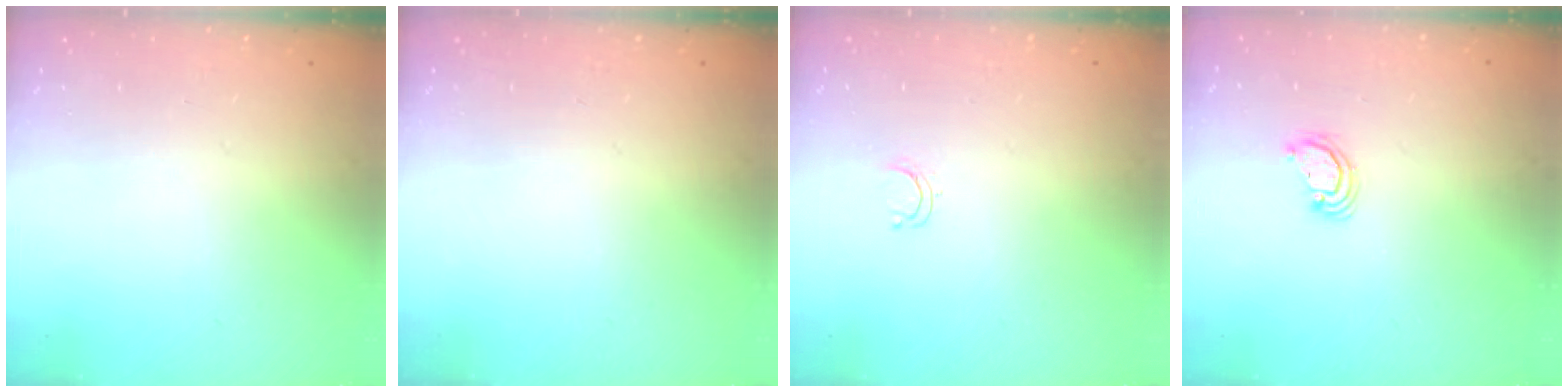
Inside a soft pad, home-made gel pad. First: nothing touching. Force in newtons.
{"total": 0.0}
{"total": 2.4, "press": 2.4, "slide": 0.2}
{"total": 2.7, "press": 2.7, "slide": 0.2}